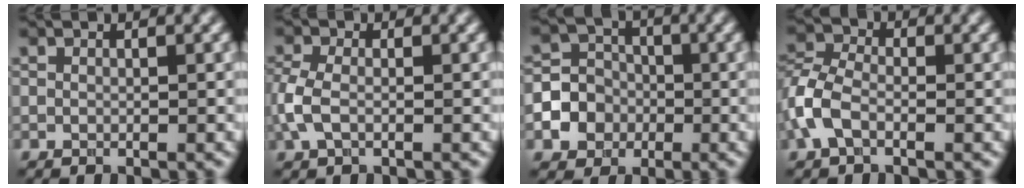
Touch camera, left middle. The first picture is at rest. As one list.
[{"total": 3.1, "force": [-0.7, 1.8, 2.4], "torque": [-0.066, 0.002, -0.022]}, {"total": 6.5, "force": [-2.4, 5.9, 1.5], "torque": [-0.017, 0.003, -0.059]}, {"total": 3.8, "force": [-1.4, 2.3, 2.7], "torque": [-0.066, 0.009, -0.042]}]